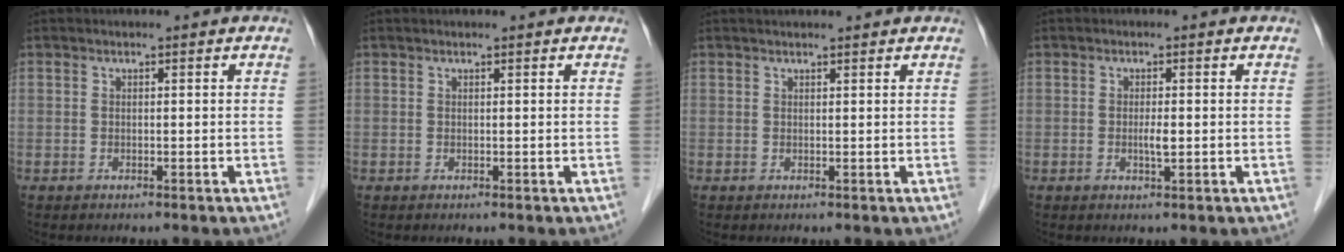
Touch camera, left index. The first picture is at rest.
{"total": 0.9, "force": [0.9, 0.0, 0.3], "torque": [-0.007, 0.008, 0.012]}
{"total": 3.3, "force": [3.1, 0.3, 1.1], "torque": [-0.014, 0.026, 0.039]}
{"total": 1.6, "force": [-0.2, 0.2, 1.6], "torque": [-0.031, -0.001, -0.002]}